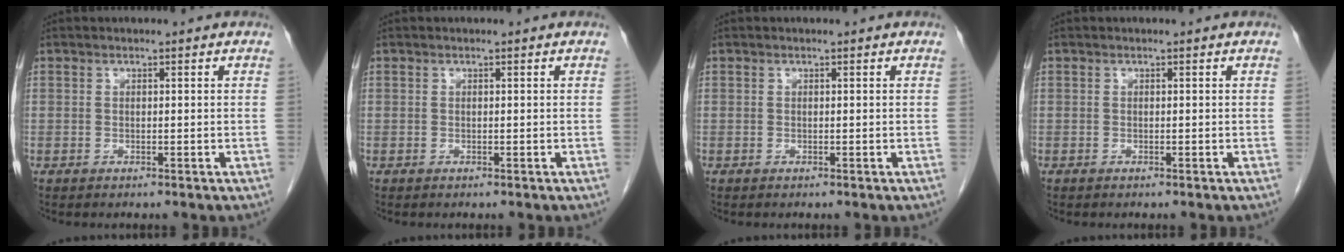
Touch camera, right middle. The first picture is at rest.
{"total": 0.0}
{"total": 0.0}
{"total": 0.0}